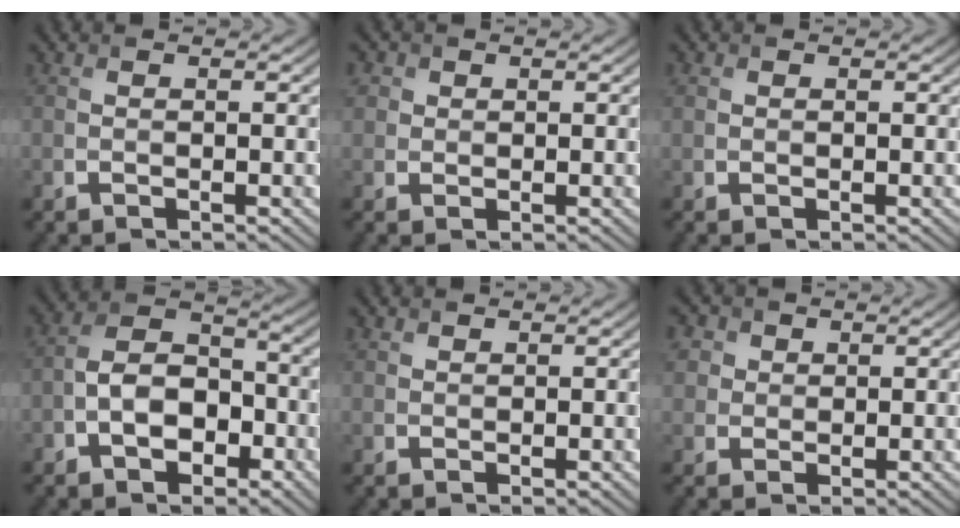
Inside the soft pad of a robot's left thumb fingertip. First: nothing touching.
{"total": 2.5, "force": [1.1, 2.2, 0.7], "torque": [-0.022, -0.002, 0.022]}
{"total": 0.8, "force": [0.4, 0.6, 0.2], "torque": [-0.004, -0.001, 0.010]}
{"total": 7.6, "force": [-3.1, 4.9, 4.9], "torque": [-0.093, 0.004, -0.063]}
{"total": 1.3, "force": [1.0, 0.9, 0.1], "torque": [-0.004, 0.000, 0.022]}
{"total": 3.9, "force": [1.8, 3.2, 1.2], "torque": [-0.051, 0.001, 0.039]}